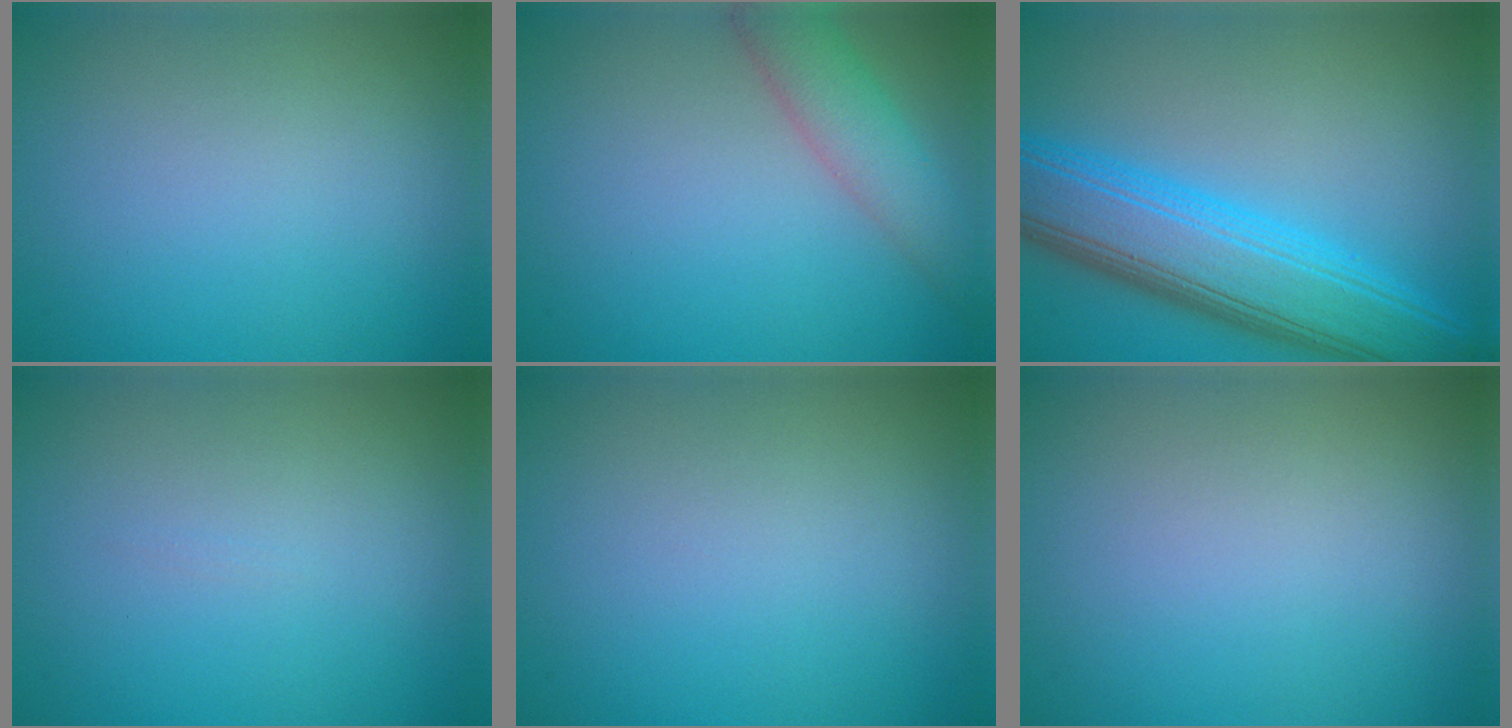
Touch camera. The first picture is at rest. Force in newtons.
{"total": 4.0, "press": 4.0, "slide": 0.3}
{"total": 10.0, "press": 10.0, "slide": 0.3}
{"total": 0.0}
{"total": 0.0}
{"total": 0.0}